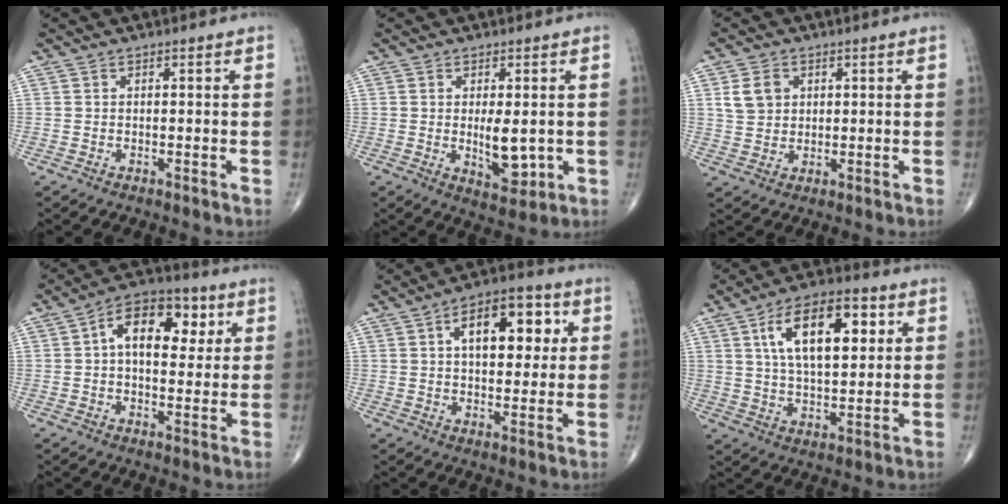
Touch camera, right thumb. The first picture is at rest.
{"total": 6.5, "force": [-0.2, 2.9, 5.8], "torque": [-0.074, -0.014, 0.009]}
{"total": 5.3, "force": [1.7, 4.2, 2.8], "torque": [-0.036, -0.004, 0.035]}
{"total": 13.3, "force": [3.4, 7.8, 10.2], "torque": [-0.126, 0.014, 0.043]}
{"total": 13.7, "force": [3.9, 7.2, 11.0], "torque": [-0.126, 0.008, 0.054]}
{"total": 15.9, "force": [5.2, 7.5, 13.0], "torque": [-0.194, -0.004, 0.086]}